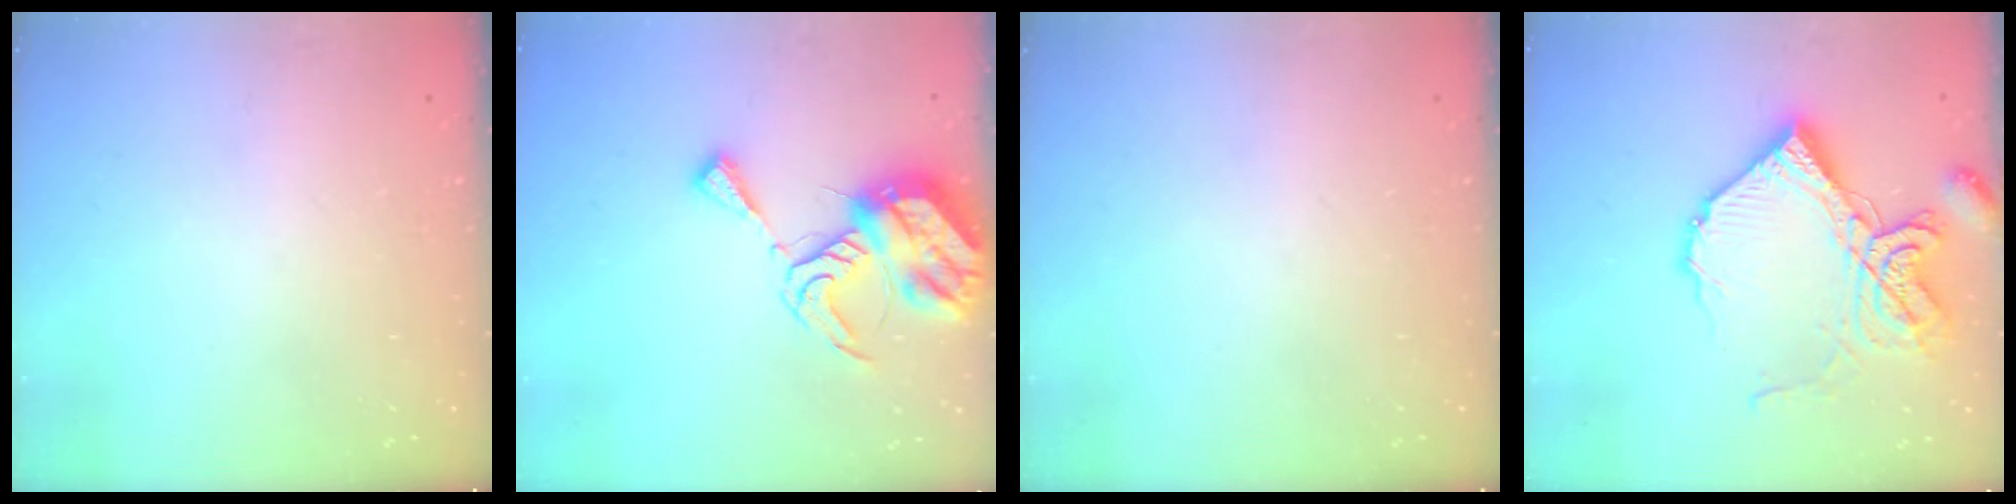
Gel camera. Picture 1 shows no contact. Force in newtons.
{"total": 12.4, "press": 12.3, "slide": 1.2}
{"total": 0.0}
{"total": 19.3, "press": 19.2, "slide": 1.9}